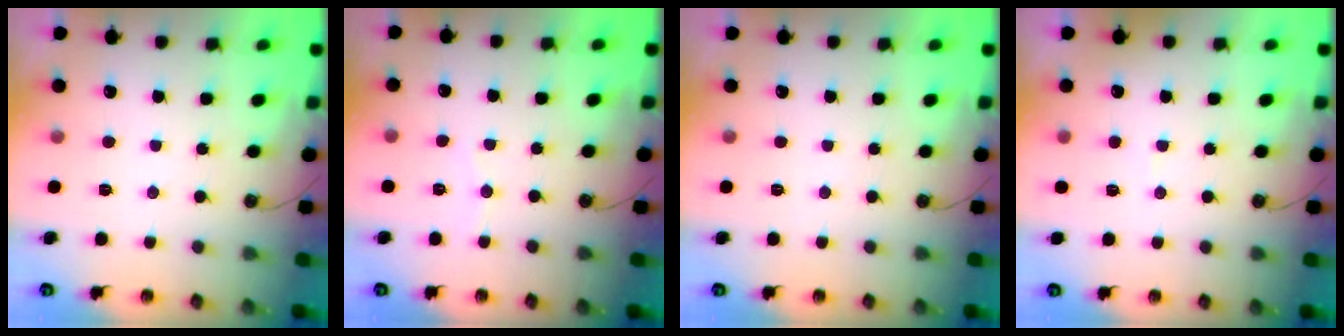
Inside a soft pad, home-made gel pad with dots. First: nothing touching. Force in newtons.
{"total": 3.2, "press": 3.1, "slide": 0.3}
{"total": 0.0}
{"total": 3.2, "press": 3.1, "slide": 0.7}